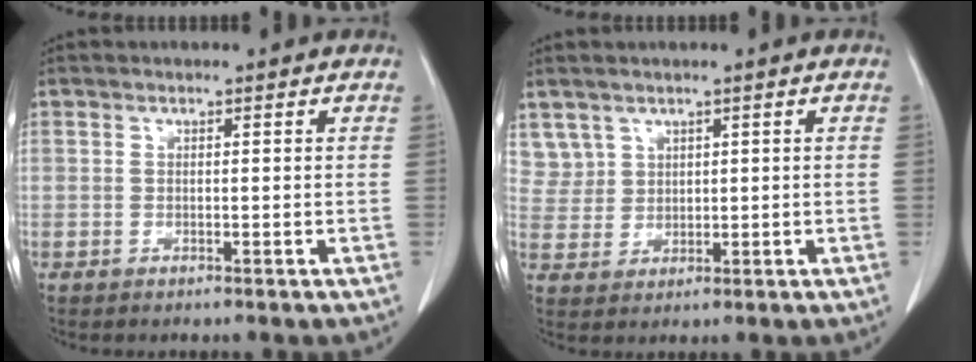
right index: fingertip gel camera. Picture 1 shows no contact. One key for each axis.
{"total": 3.9, "fx": 2.4, "fy": 3.0, "fz": -0.2, "tx": 0.012, "ty": 0.005, "tz": 0.052}